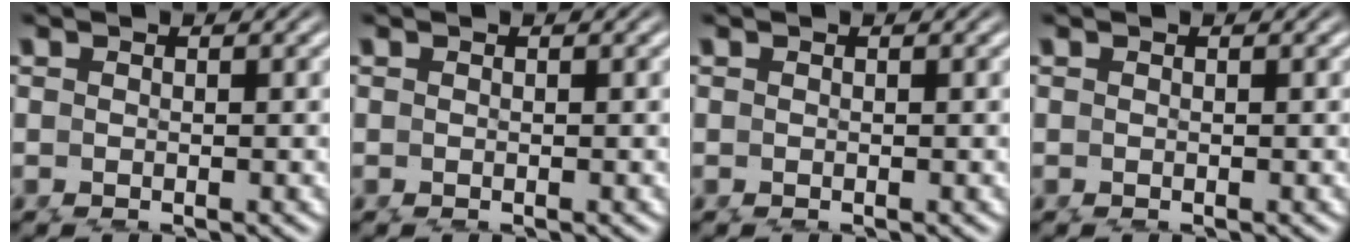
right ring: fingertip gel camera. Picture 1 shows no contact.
{"total": 0.0}
{"total": 0.0}
{"total": 0.0}